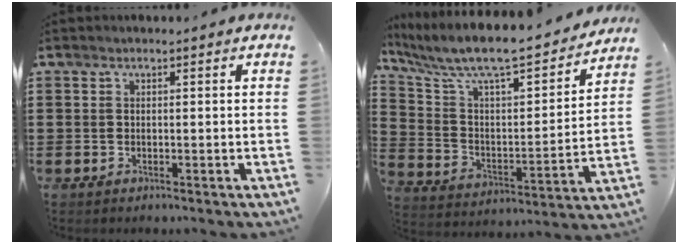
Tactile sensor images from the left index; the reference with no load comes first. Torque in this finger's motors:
{"motor_torque": [2.14, 0.00, 0.80, 0.21]}